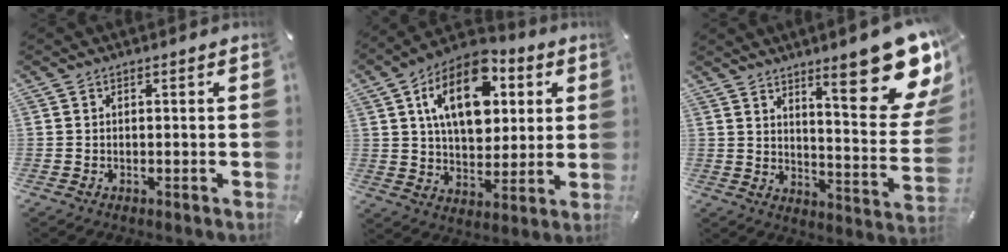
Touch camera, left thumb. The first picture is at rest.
{"total": 17.7, "force": [6.6, 11.0, 12.2], "torque": [-0.214, -0.009, 0.114]}
{"total": 20.8, "force": [12.6, 5.7, 15.6], "torque": [-0.203, -0.097, 0.198]}